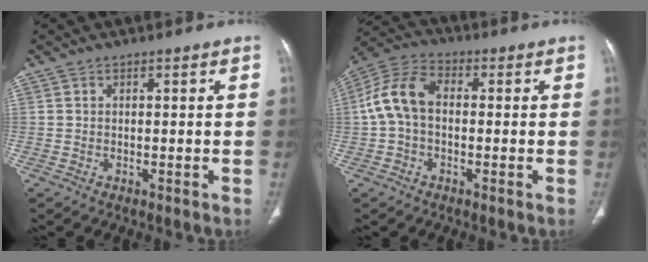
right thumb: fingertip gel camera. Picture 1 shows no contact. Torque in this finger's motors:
{"motor_torque": [-0.48, 0.43, 0.56, -0.52, 0.11]}